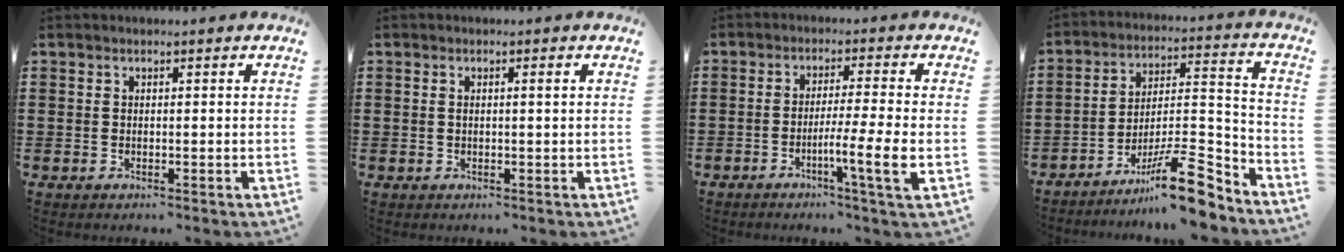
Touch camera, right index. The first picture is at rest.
{"total": 1.1, "force": [0.2, 0.1, 1.0], "torque": [-0.020, 0.002, 0.002]}
{"total": 6.8, "force": [-2.3, -0.5, 6.3], "torque": [-0.104, -0.014, -0.040]}
{"total": 13.9, "force": [-10.3, 3.0, 8.9], "torque": [-0.122, 0.044, -0.180]}